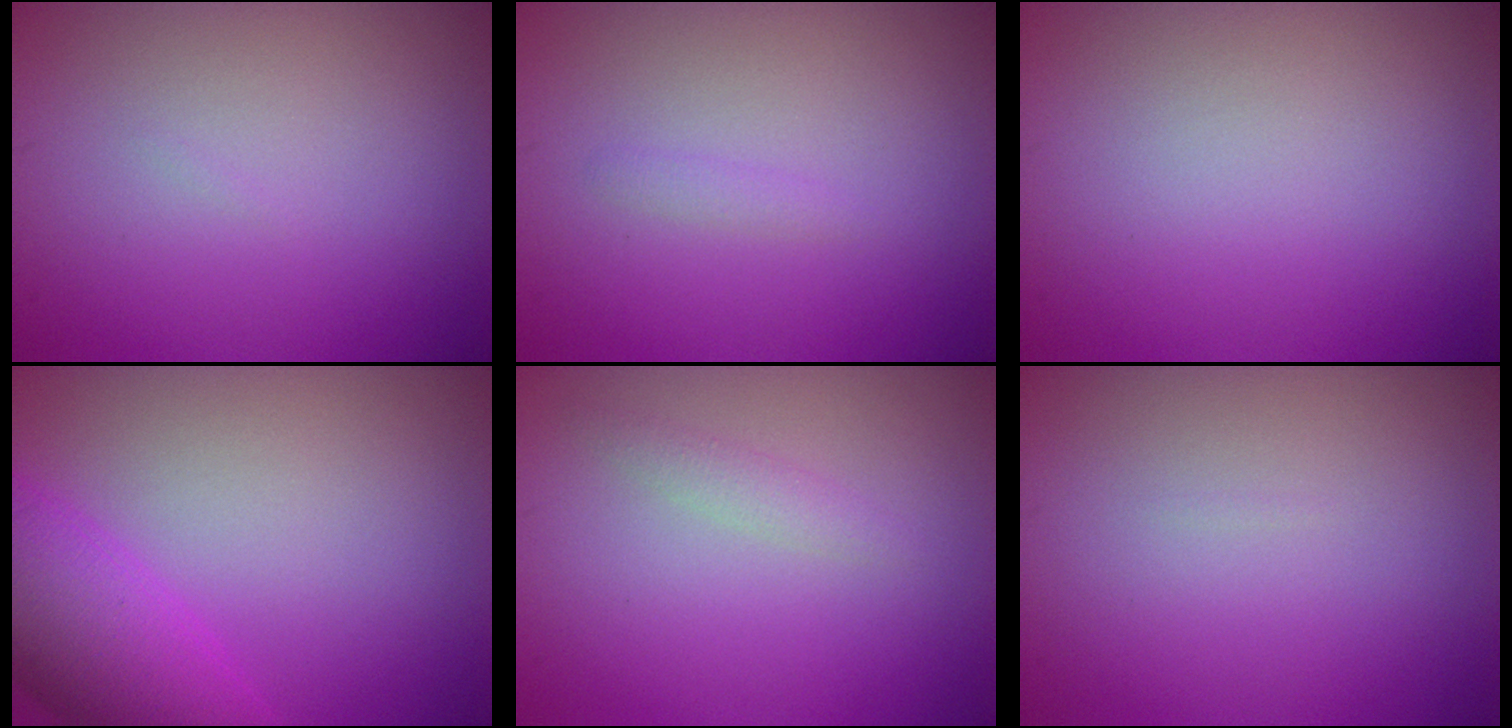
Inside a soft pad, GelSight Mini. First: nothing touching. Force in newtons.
{"total": 0.6, "press": 0.6, "slide": 0.1}
{"total": 0.0}
{"total": 6.6, "press": 6.6, "slide": 0.2}
{"total": 1.2, "press": 1.2, "slide": 0.0}
{"total": 0.0}